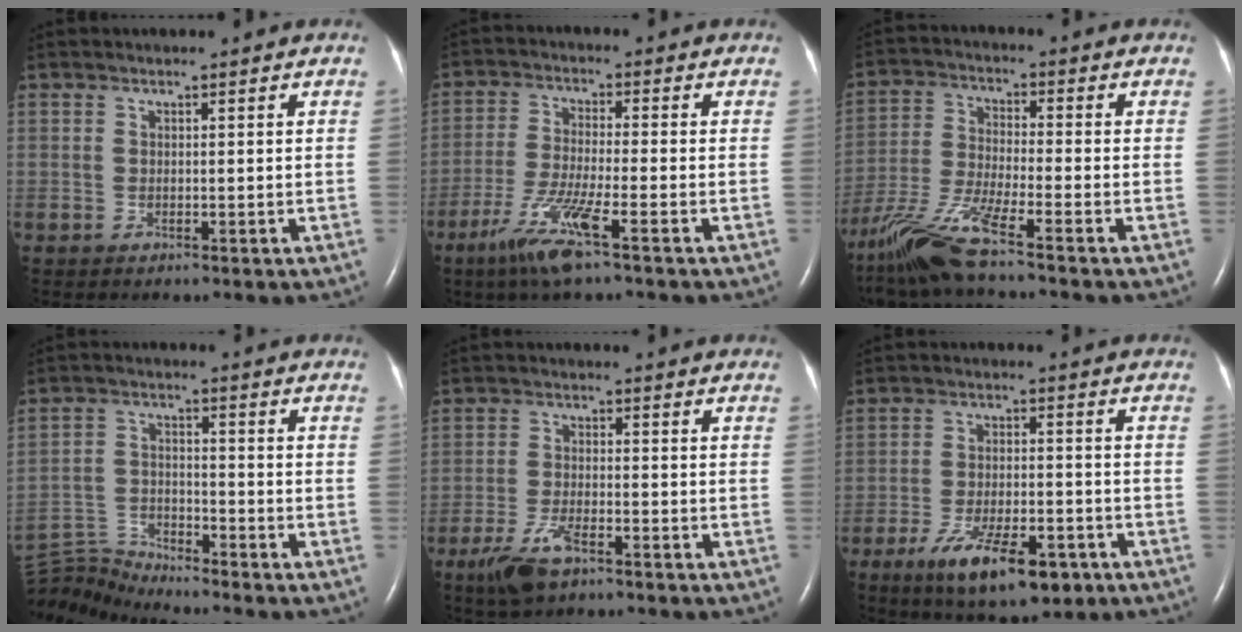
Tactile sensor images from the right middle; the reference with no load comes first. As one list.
[{"total": 8.4, "force": [-4.9, 0.0, 6.8], "torque": [-0.145, -0.022, -0.096]}, {"total": 10.9, "force": [-8.3, -0.1, 7.1], "torque": [-0.155, -0.025, -0.160]}, {"total": 7.7, "force": [-7.6, -1.2, -0.4], "torque": [-0.005, 0.007, -0.143]}, {"total": 5.9, "force": [-3.9, 1.6, 4.0], "torque": [-0.093, -0.009, -0.071]}, {"total": 11.5, "force": [-6.6, 4.1, 8.5], "torque": [-0.147, -0.011, -0.099]}]